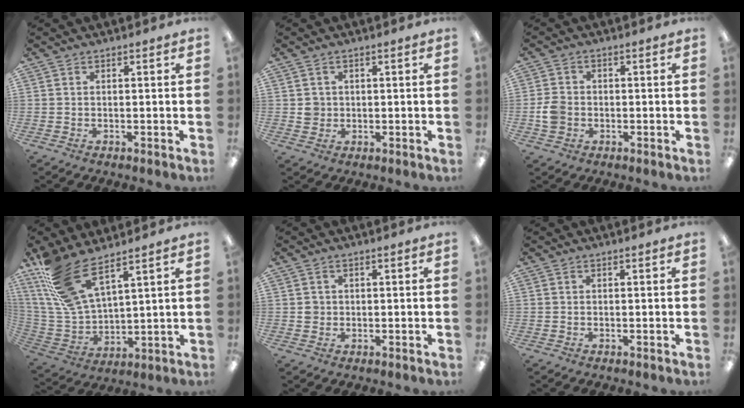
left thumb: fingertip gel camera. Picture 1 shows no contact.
{"total": 2.8, "force": [0.4, 2.7, 0.8], "torque": [-0.010, 0.001, 0.005]}
{"total": 4.5, "force": [-1.0, 3.6, 2.4], "torque": [-0.046, 0.006, -0.017]}
{"total": 15.6, "force": [10.8, 5.5, 9.8], "torque": [-0.229, -0.050, 0.201]}
{"total": 1.9, "force": [0.3, 1.8, 0.6], "torque": [-0.013, 0.005, 0.003]}
{"total": 0.0}